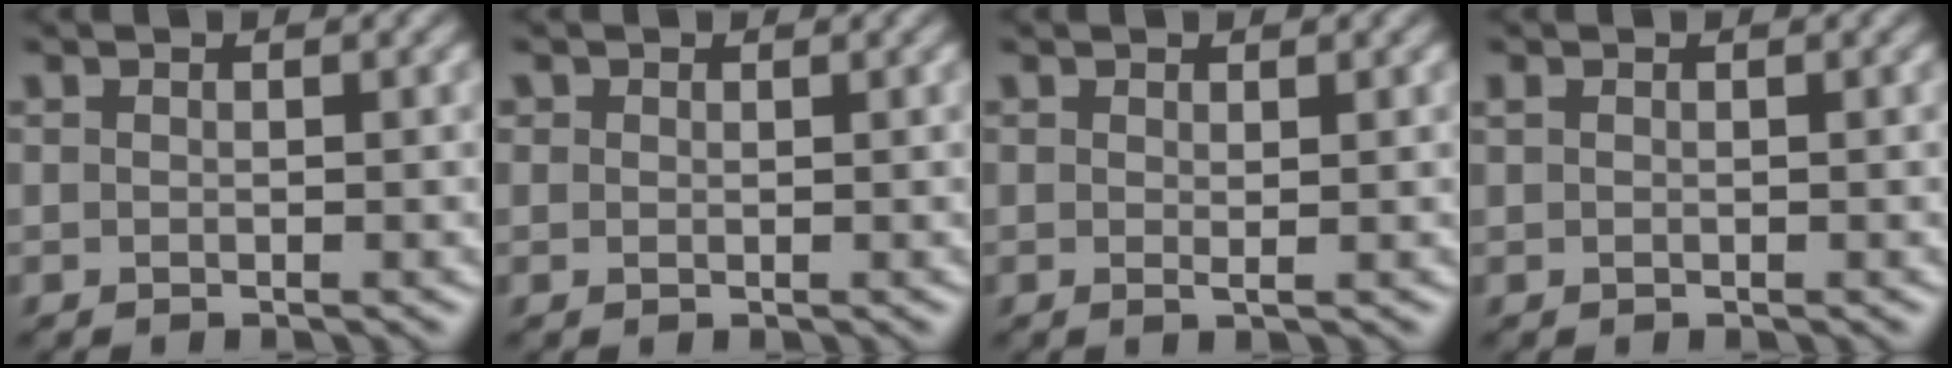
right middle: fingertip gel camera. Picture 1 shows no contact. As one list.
[{"total": 0.9, "force": [0.5, 0.7, 0.1], "torque": [0.000, -0.002, 0.004]}, {"total": 0.5, "force": [0.2, 0.0, 0.5], "torque": [-0.008, -0.004, 0.003]}, {"total": 0.6, "force": [0.3, 0.4, 0.4], "torque": [-0.010, 0.001, 0.008]}]